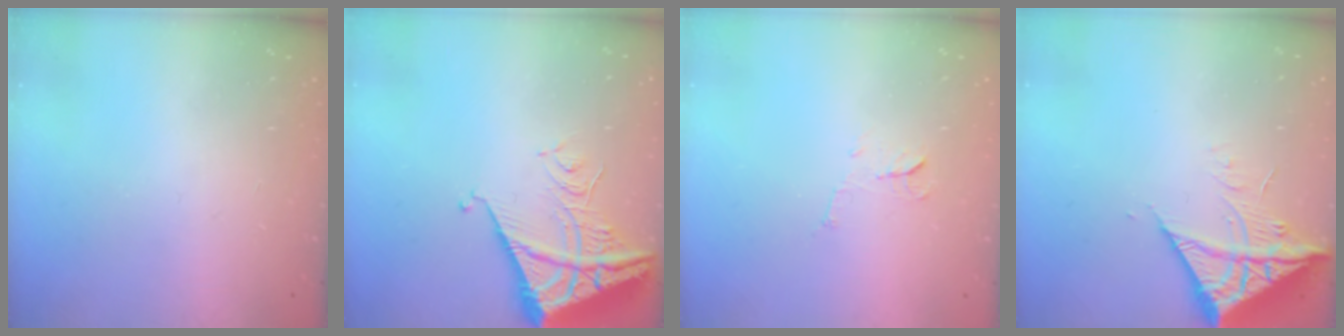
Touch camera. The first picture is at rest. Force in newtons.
{"total": 9.1, "press": 9.1, "slide": 1.0}
{"total": 5.6, "press": 5.6, "slide": 0.4}
{"total": 10.4, "press": 10.3, "slide": 1.4}